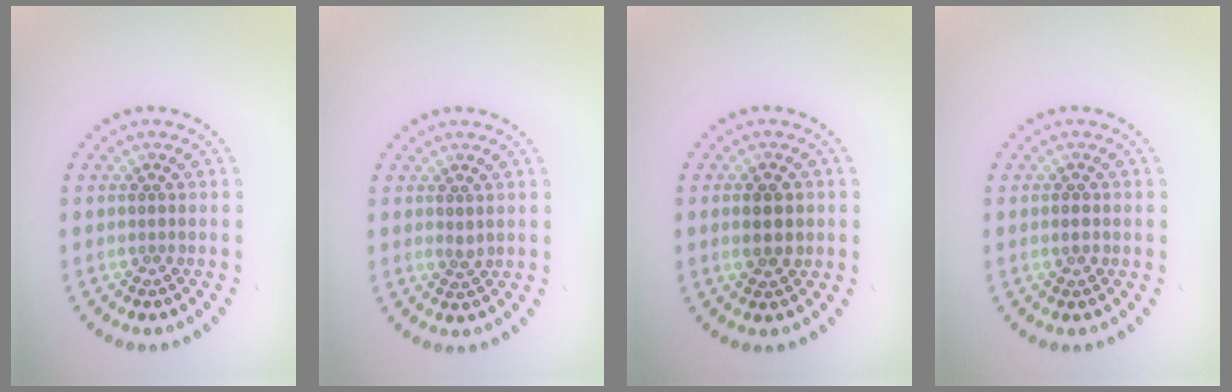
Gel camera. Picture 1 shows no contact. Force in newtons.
{"total": 0.7, "press": 0.6, "slide": 0.4}
{"total": 2.4, "press": 2.4, "slide": 0.2}
{"total": 1.0, "press": 0.9, "slide": 0.4}